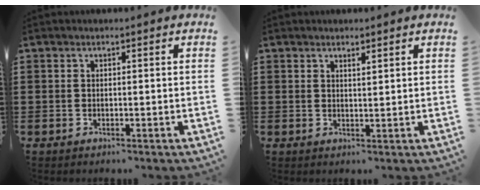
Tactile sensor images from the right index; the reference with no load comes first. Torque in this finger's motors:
{"motor_torque": [-0.33, 0.22, 0.05, -0.01]}